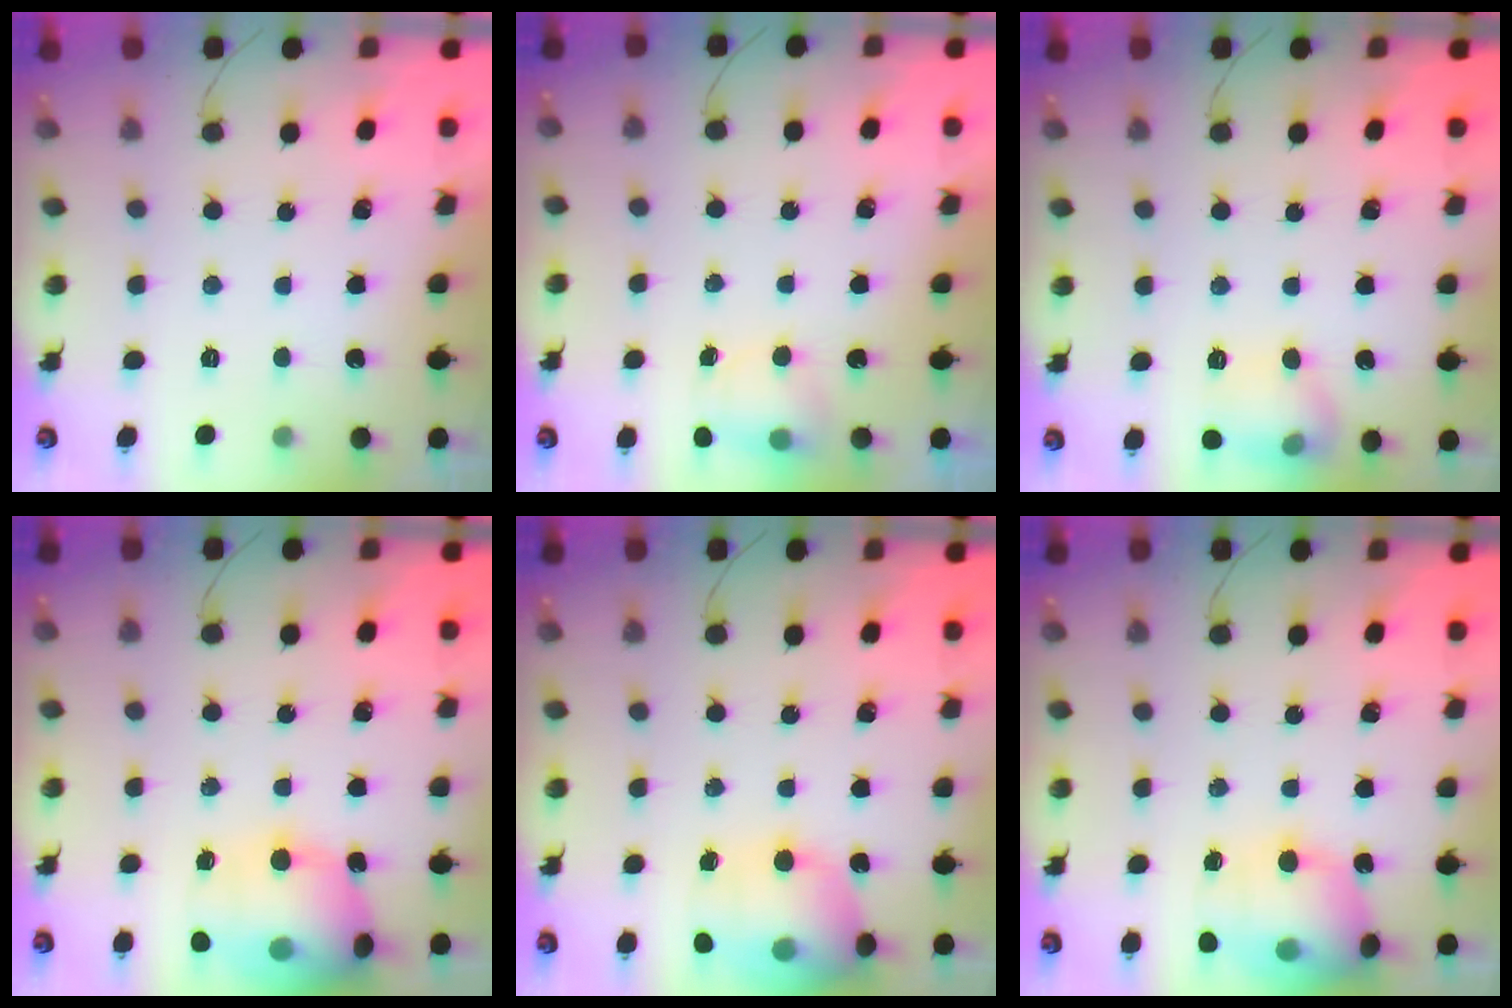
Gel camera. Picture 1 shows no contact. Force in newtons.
{"total": 4.9, "press": 4.8, "slide": 0.7}
{"total": 10.7, "press": 10.7, "slide": 0.8}
{"total": 16.6, "press": 16.3, "slide": 3.3}
{"total": 17.8, "press": 17.5, "slide": 3.0}
{"total": 16.4, "press": 16.2, "slide": 2.9}